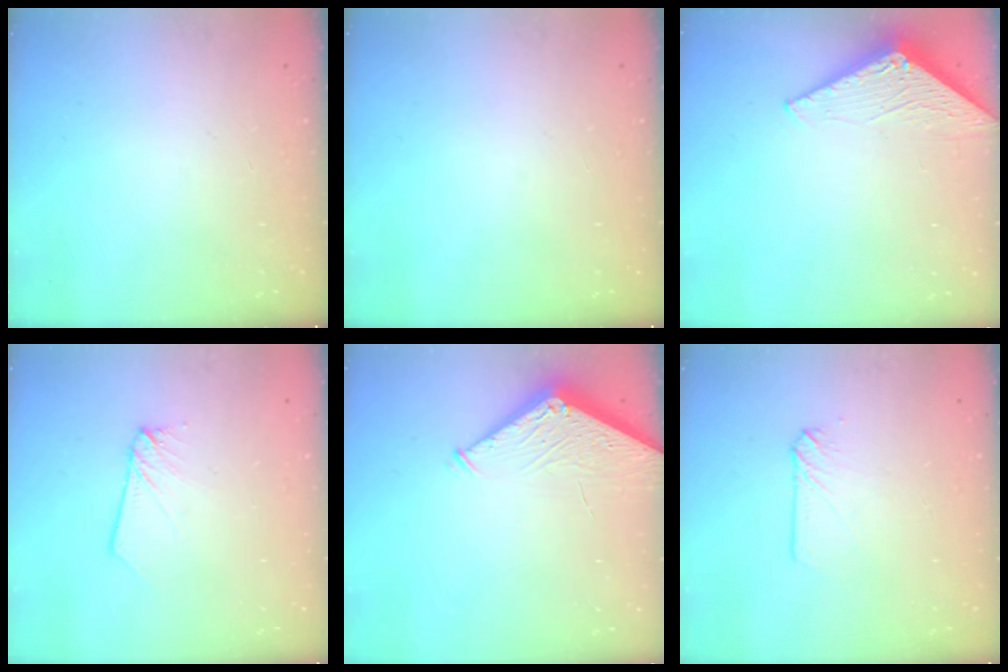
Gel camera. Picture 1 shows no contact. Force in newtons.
{"total": 0.0}
{"total": 3.1, "press": 3.1, "slide": 0.2}
{"total": 3.1, "press": 3.0, "slide": 0.3}
{"total": 4.2, "press": 4.2, "slide": 0.5}
{"total": 3.9, "press": 3.9, "slide": 0.5}